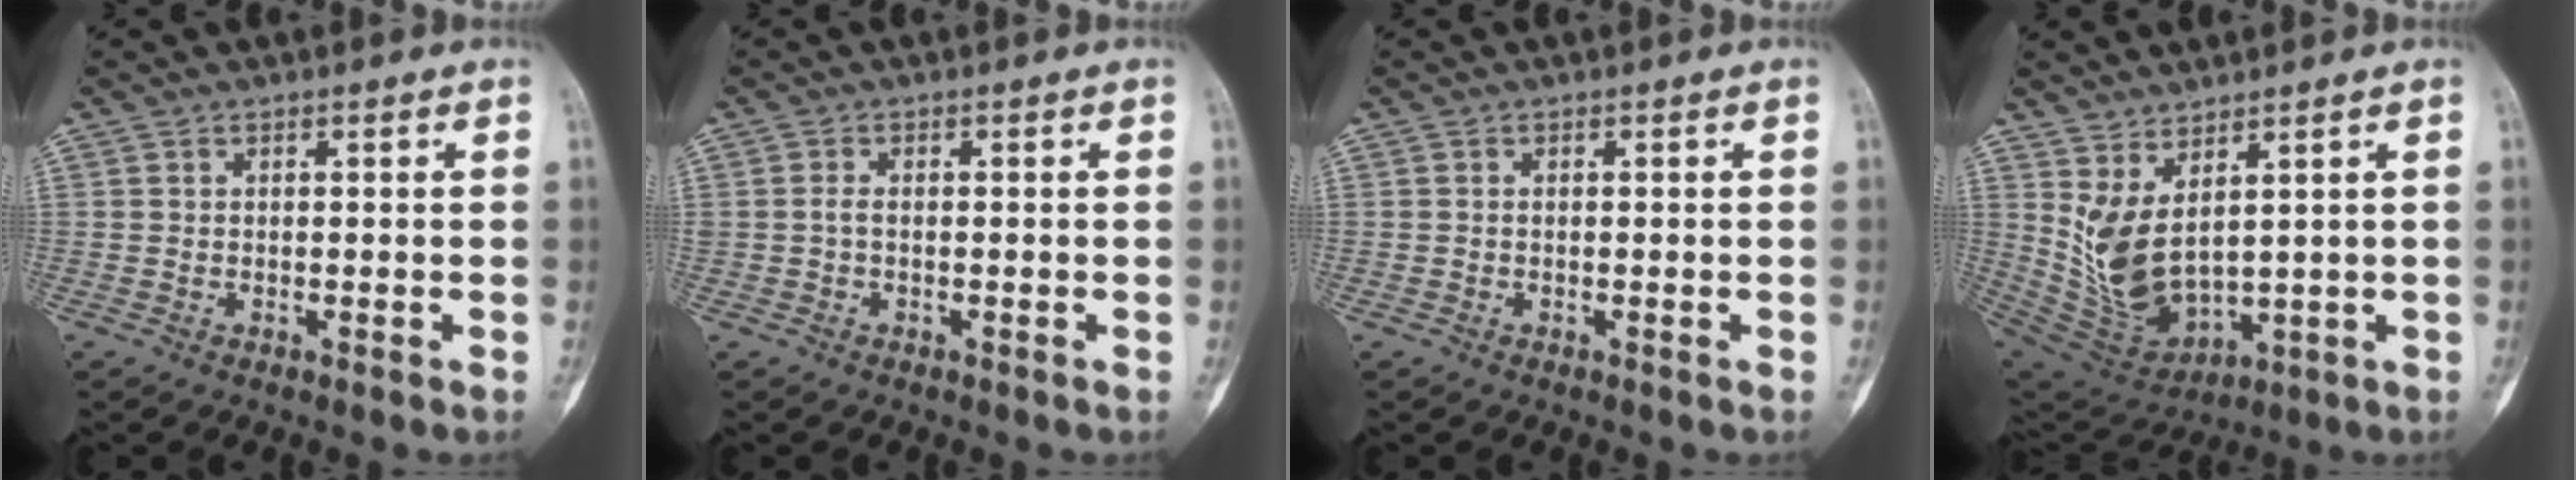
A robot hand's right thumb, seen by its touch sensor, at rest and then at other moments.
{"total": 1.1, "force": [-0.1, 0.6, 0.9], "torque": [-0.019, 0.001, -0.002]}
{"total": 0.0}
{"total": 10.9, "force": [3.6, 5.0, 8.9], "torque": [-0.162, -0.038, 0.098]}